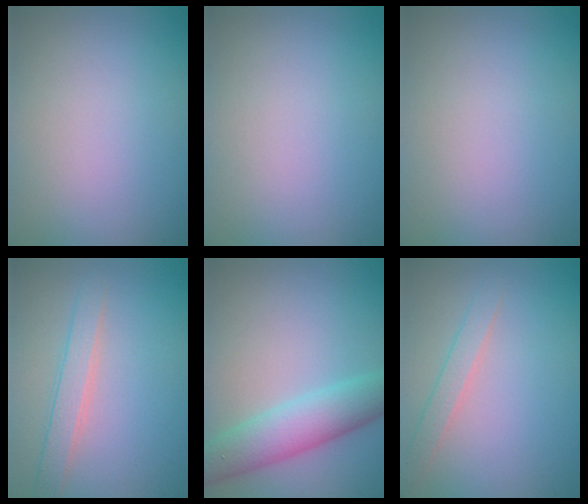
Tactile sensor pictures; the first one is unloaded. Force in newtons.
{"total": 0.0}
{"total": 0.0}
{"total": 2.2, "press": 2.2, "slide": 0.1}
{"total": 5.1, "press": 5.1, "slide": 0.1}
{"total": 1.7, "press": 1.7, "slide": 0.1}